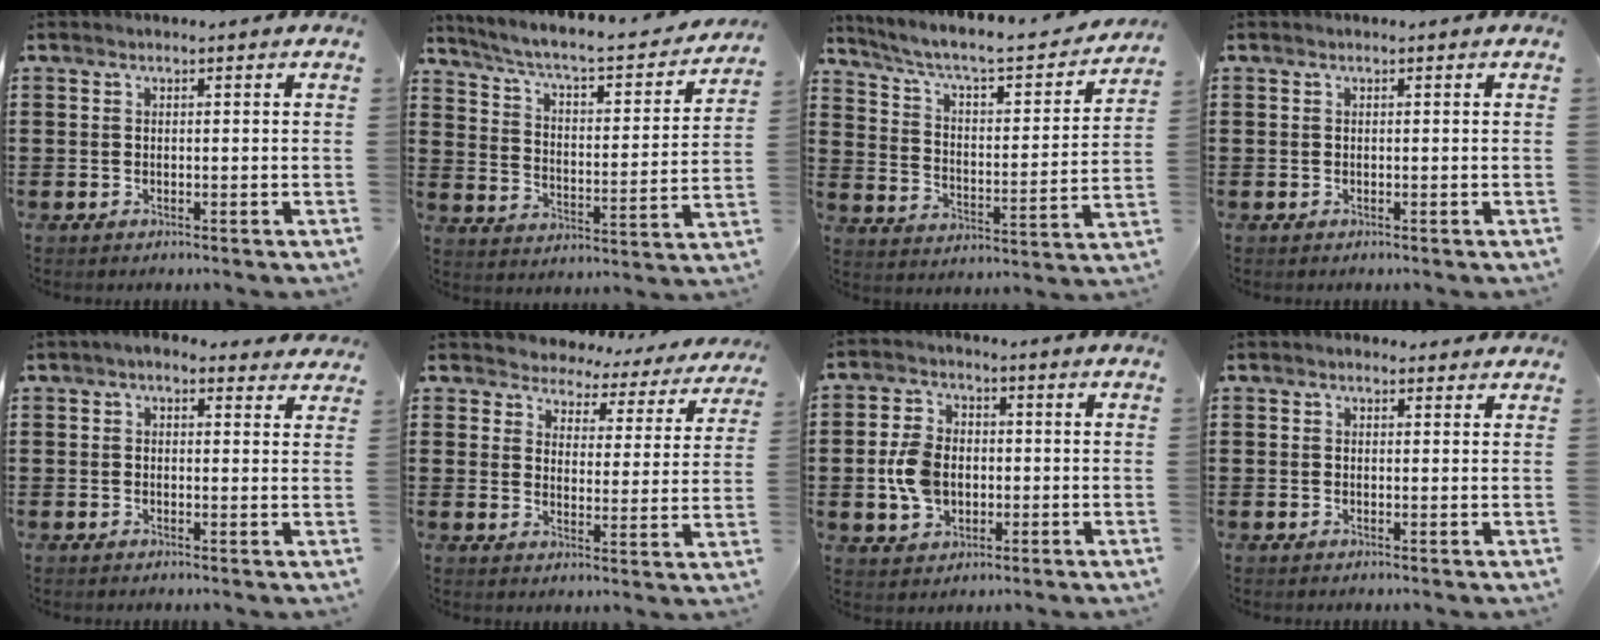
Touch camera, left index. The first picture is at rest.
{"total": 5.3, "force": [4.4, 0.5, 3.0], "torque": [-0.080, -0.037, 0.065]}
{"total": 5.8, "force": [4.7, 0.8, 3.3], "torque": [-0.085, -0.038, 0.072]}
{"total": 0.0}
{"total": 2.0, "force": [1.3, 1.1, 1.0], "torque": [-0.025, 0.004, 0.022]}
{"total": 3.5, "force": [3.4, 1.0, -0.2], "torque": [-0.021, -0.026, 0.053]}
{"total": 7.0, "force": [-0.9, 5.0, 4.8], "torque": [-0.119, 0.005, -0.021]}
{"total": 1.1, "force": [0.8, 0.6, 0.4], "torque": [-0.009, 0.005, 0.015]}